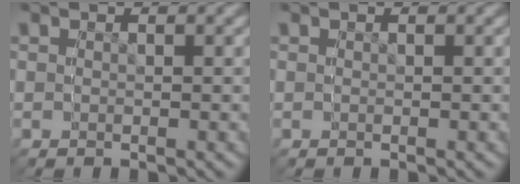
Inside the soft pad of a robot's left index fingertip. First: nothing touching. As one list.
[{"total": 0.0}]